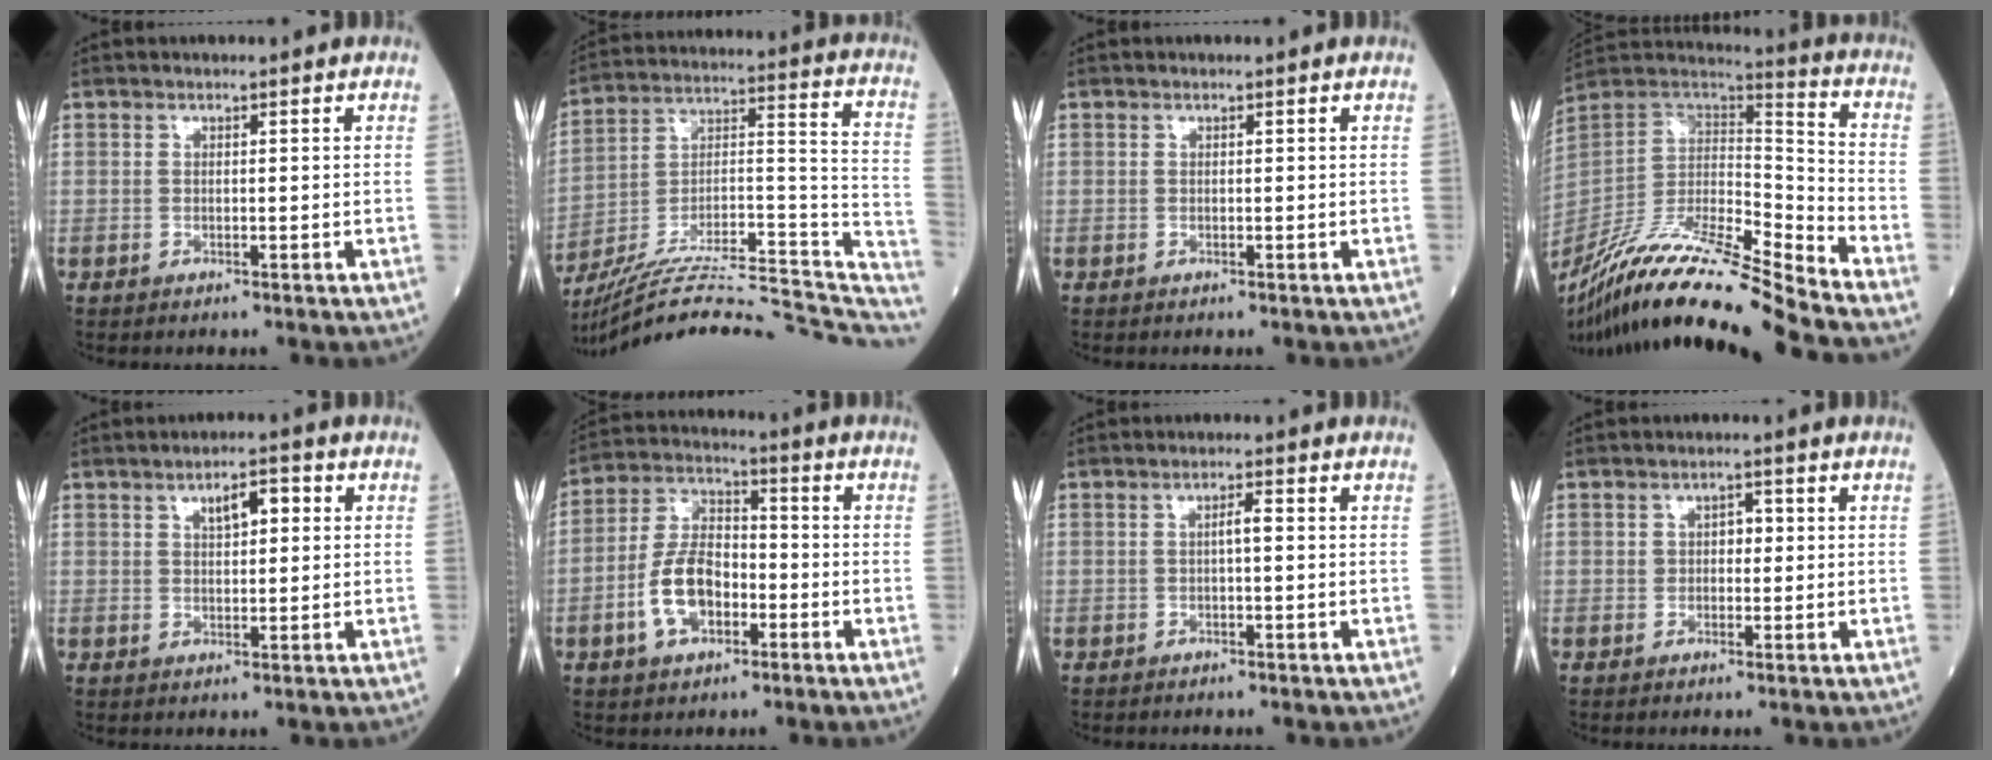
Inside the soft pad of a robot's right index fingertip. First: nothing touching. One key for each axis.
{"total": 27.3, "fx": -24.2, "fy": 3.6, "fz": 12.1, "tx": -0.144, "ty": 0.023, "tz": -0.365}
{"total": 0.0}
{"total": 23.1, "fx": -19.8, "fy": -0.1, "fz": 12.0, "tx": -0.256, "ty": -0.015, "tz": -0.361}
{"total": 4.3, "fx": 1.5, "fy": 1.6, "fz": 3.7, "tx": -0.059, "ty": 0.010, "tz": 0.022}
{"total": 9.6, "fx": -3.2, "fy": 5.2, "fz": 7.5, "tx": -0.160, "ty": 0.016, "tz": -0.063}
{"total": 1.9, "fx": 0.1, "fy": 0.2, "fz": 1.8, "tx": -0.032, "ty": 0.004, "tz": 0.001}
{"total": 2.3, "fx": 0.4, "fy": 1.5, "fz": 1.8, "tx": -0.026, "ty": 0.010, "tz": 0.005}